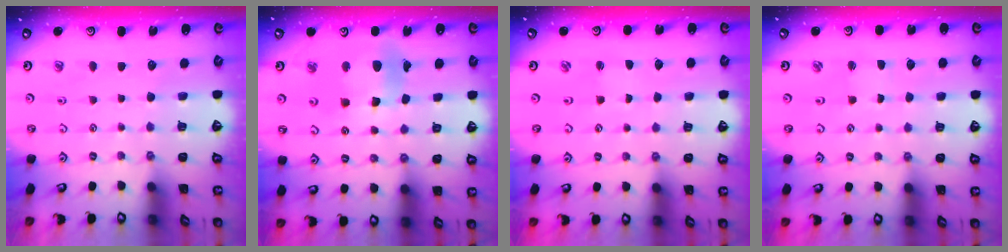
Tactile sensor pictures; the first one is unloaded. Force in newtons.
{"total": 13.1, "press": 13.0, "slide": 1.6}
{"total": 1.3, "press": 1.3, "slide": 0.2}
{"total": 1.8, "press": 1.7, "slide": 0.3}